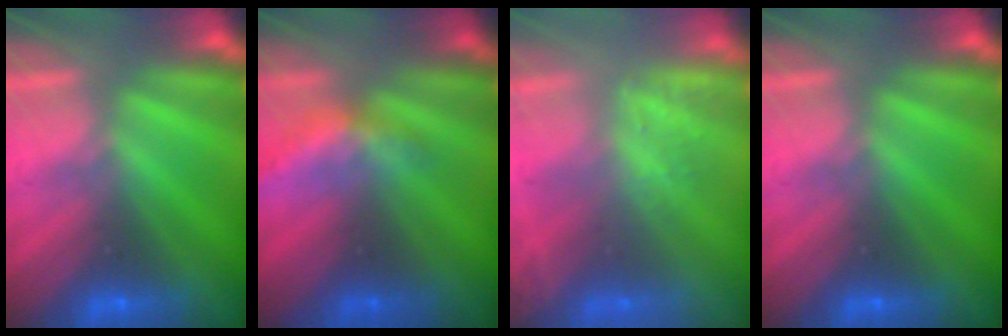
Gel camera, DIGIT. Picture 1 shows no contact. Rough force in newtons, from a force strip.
{"total": 2.1}
{"total": 2.6}
{"total": 0.0}